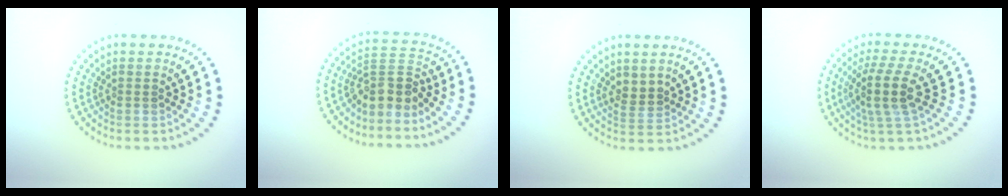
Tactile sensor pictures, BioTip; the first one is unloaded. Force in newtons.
{"total": 3.3, "press": 2.5, "slide": 2.1}
{"total": 1.7, "press": 1.6, "slide": 0.8}
{"total": 3.7, "press": 2.9, "slide": 2.3}